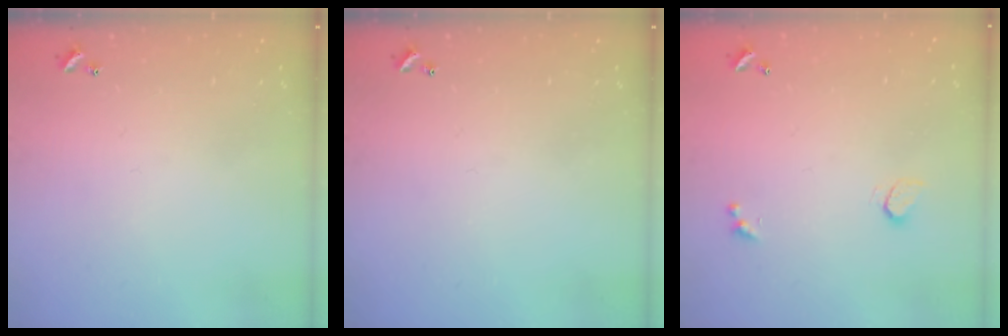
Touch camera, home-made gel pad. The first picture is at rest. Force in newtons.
{"total": 0.0}
{"total": 0.9, "press": 0.8, "slide": 0.4}